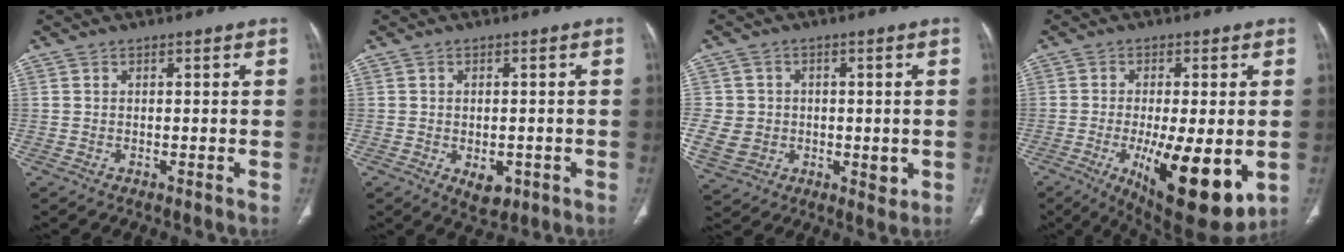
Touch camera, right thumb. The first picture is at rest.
{"total": 4.6, "force": [-1.5, 2.9, 3.2], "torque": [-0.032, 0.002, -0.009]}
{"total": 10.9, "force": [-1.4, 9.4, 5.4], "torque": [-0.078, 0.007, -0.009]}
{"total": 16.9, "force": [-4.2, 5.6, 15.4], "torque": [-0.215, -0.024, -0.046]}